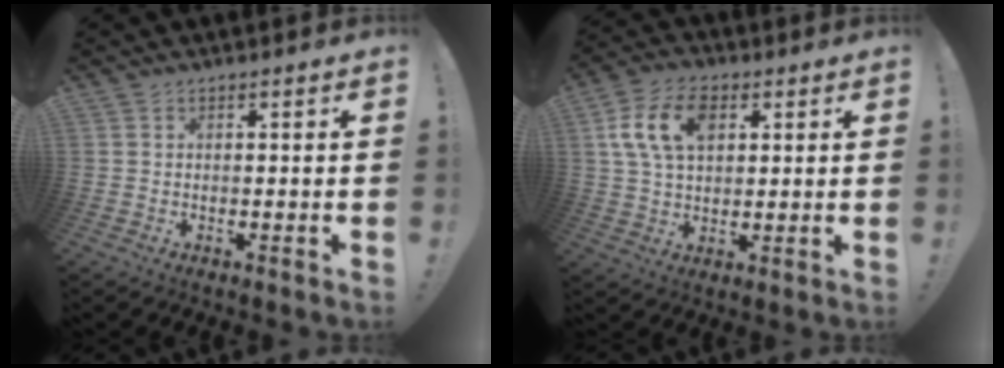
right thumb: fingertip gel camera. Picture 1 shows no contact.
{"total": 13.4, "force": [4.2, 8.9, 9.1], "torque": [-0.167, 0.006, 0.081]}